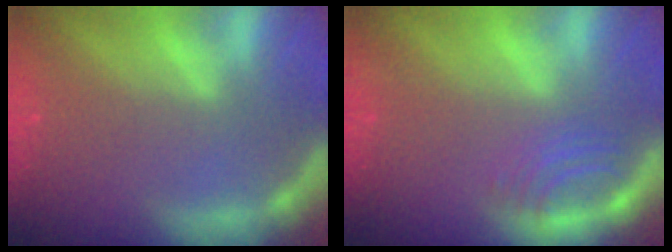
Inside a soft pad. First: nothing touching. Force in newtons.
{"total": 2.9}